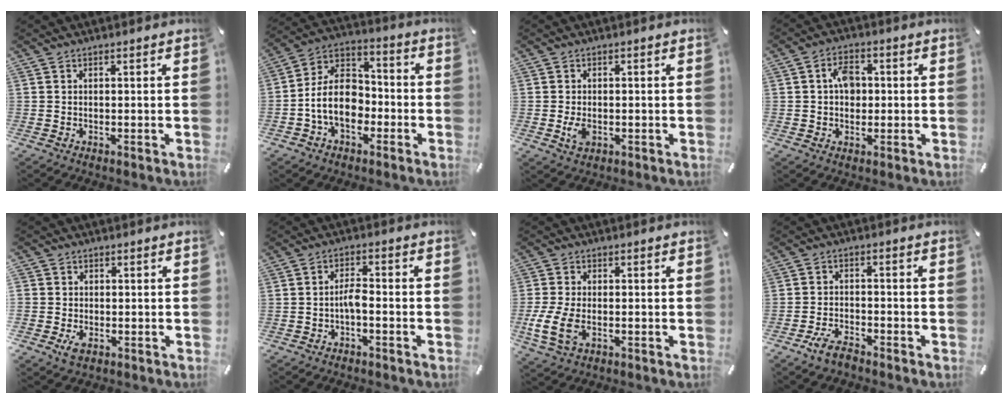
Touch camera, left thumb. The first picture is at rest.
{"total": 12.9, "force": [-4.0, 9.4, 7.9], "torque": [-0.167, 0.024, -0.073]}
{"total": 3.1, "force": [-0.6, 1.8, 2.4], "torque": [-0.063, -0.006, -0.014]}
{"total": 5.6, "force": [0.4, 4.0, 3.9], "torque": [-0.060, 0.006, 0.004]}
{"total": 4.5, "force": [-1.4, 4.1, 1.3], "torque": [-0.020, 0.010, -0.025]}
{"total": 3.8, "force": [-1.5, 1.3, 3.2], "torque": [-0.064, 0.008, -0.030]}
{"total": 7.9, "force": [-2.0, 4.6, 6.2], "torque": [-0.136, -0.004, -0.032]}
{"total": 5.0, "force": [-4.1, 1.7, 2.4], "torque": [-0.055, 0.018, -0.080]}